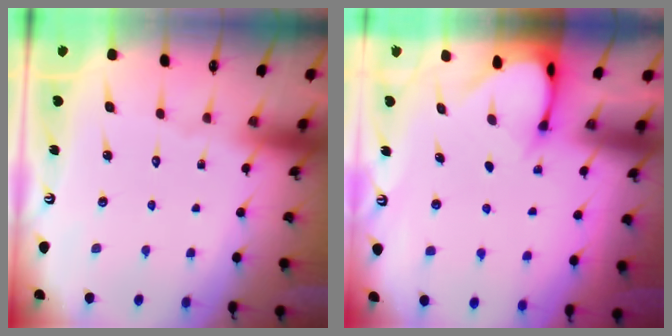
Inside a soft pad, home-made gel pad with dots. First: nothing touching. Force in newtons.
{"total": 3.3, "press": 3.3, "slide": 0.2}